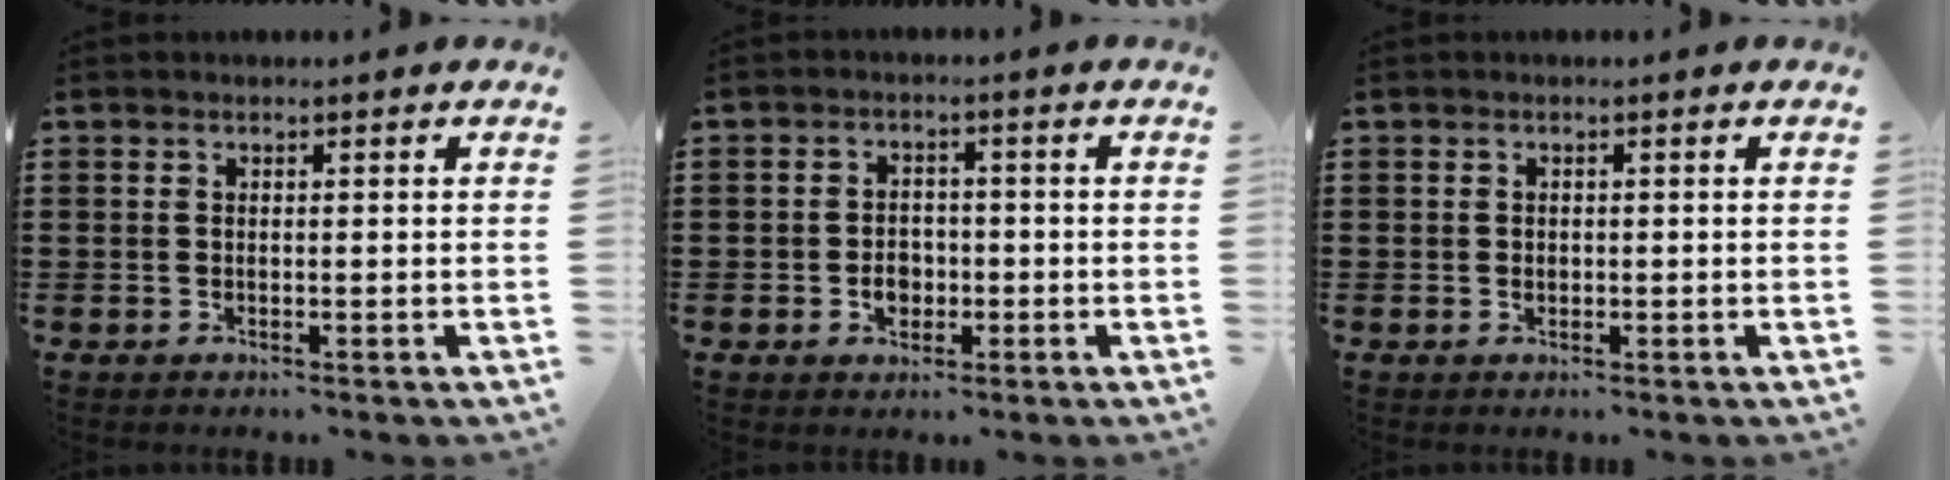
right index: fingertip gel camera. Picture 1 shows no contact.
{"total": 3.4, "force": [-0.9, 2.6, 1.9], "torque": [-0.033, 0.001, -0.021]}
{"total": 0.7, "force": [0.0, 0.6, 0.5], "torque": [-0.010, 0.004, 0.000]}